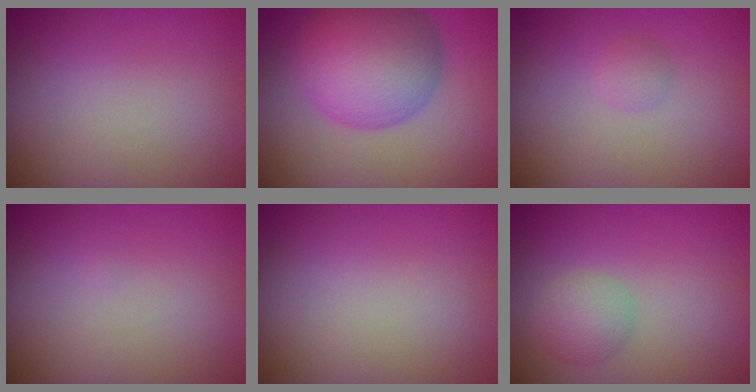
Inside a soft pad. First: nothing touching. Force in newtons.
{"total": 9.7, "press": 9.7, "slide": 0.3}
{"total": 1.0, "press": 1.0, "slide": 0.0}
{"total": 0.0}
{"total": 0.0}
{"total": 2.5, "press": 2.5, "slide": 0.0}